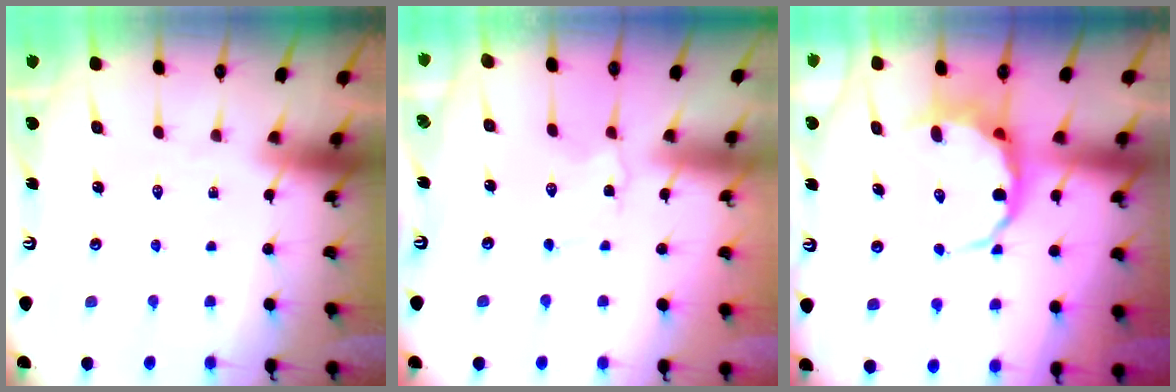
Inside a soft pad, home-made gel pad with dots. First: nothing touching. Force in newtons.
{"total": 1.6, "press": 1.5, "slide": 0.2}
{"total": 6.9, "press": 6.7, "slide": 1.8}